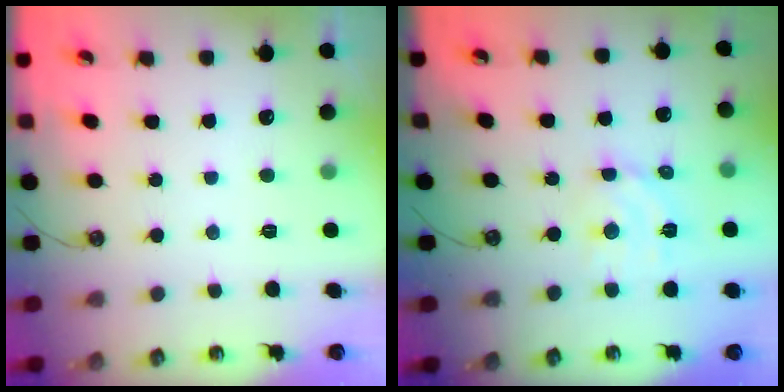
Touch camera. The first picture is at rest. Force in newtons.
{"total": 8.1, "press": 8.0, "slide": 1.3}